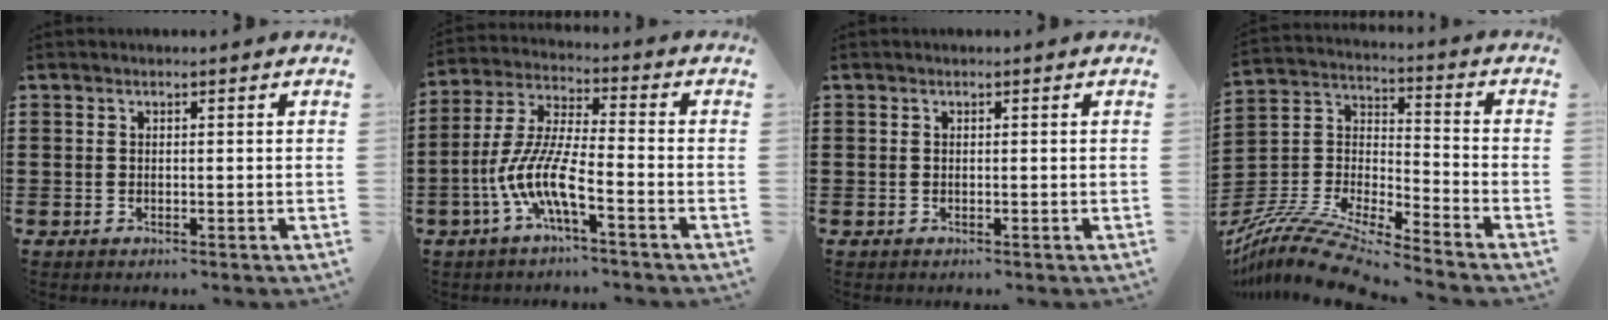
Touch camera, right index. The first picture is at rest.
{"total": 8.9, "force": [-4.4, 1.6, 7.6], "torque": [-0.189, -0.017, -0.093]}
{"total": 0.0}
{"total": 11.8, "force": [-10.8, 1.5, 4.6], "torque": [-0.107, 0.017, -0.221]}